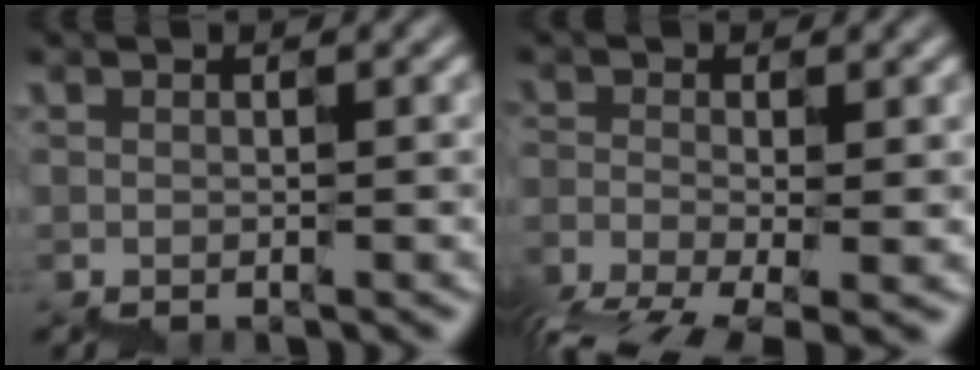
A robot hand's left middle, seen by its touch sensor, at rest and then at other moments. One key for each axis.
{"total": 5.8, "fx": -4.1, "fy": 1.8, "fz": 3.7, "tx": -0.075, "ty": -0.014, "tz": -0.073}